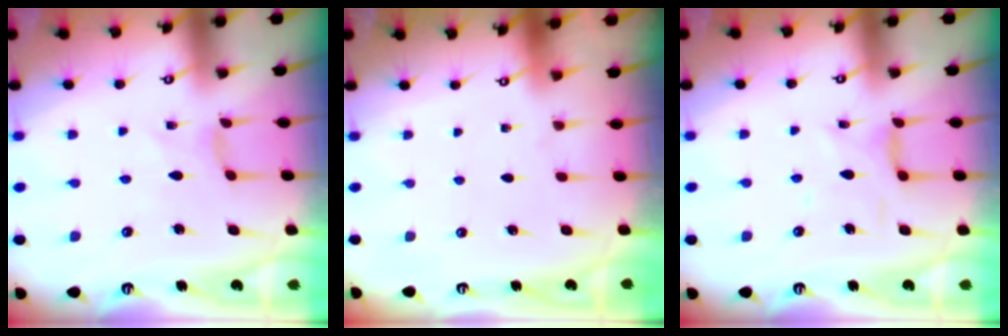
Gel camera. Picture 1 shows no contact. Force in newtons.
{"total": 0.0}
{"total": 6.9, "press": 6.9, "slide": 0.6}